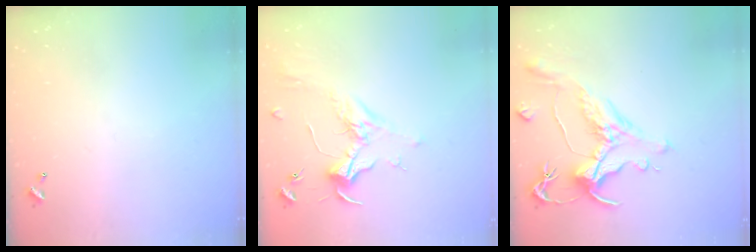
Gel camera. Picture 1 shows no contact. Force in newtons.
{"total": 1.8, "press": 1.7, "slide": 0.7}
{"total": 1.5, "press": 0.4, "slide": 1.5}